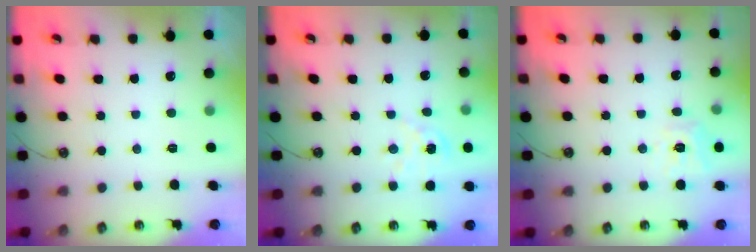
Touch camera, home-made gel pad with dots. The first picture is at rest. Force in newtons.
{"total": 2.8, "press": 2.7, "slide": 0.3}
{"total": 8.8, "press": 8.8, "slide": 0.8}